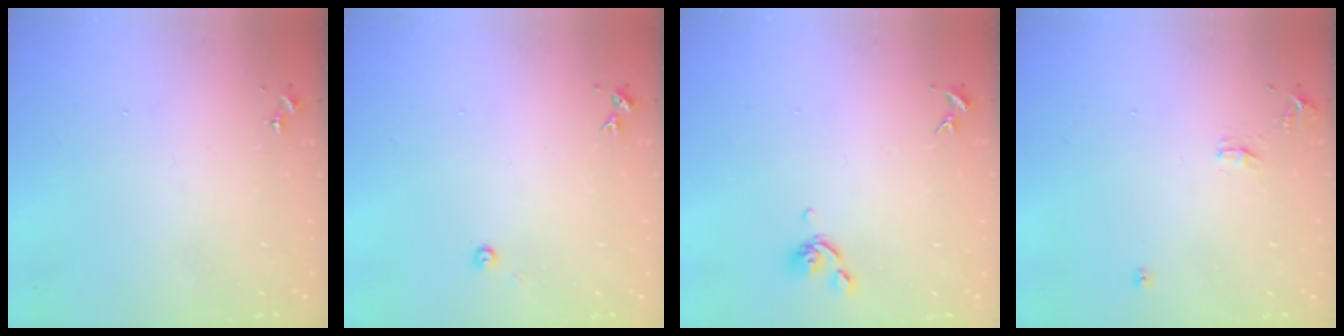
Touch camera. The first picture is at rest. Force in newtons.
{"total": 2.7, "press": 2.7, "slide": 0.2}
{"total": 6.7, "press": 6.6, "slide": 1.5}
{"total": 6.9, "press": 6.9, "slide": 0.9}